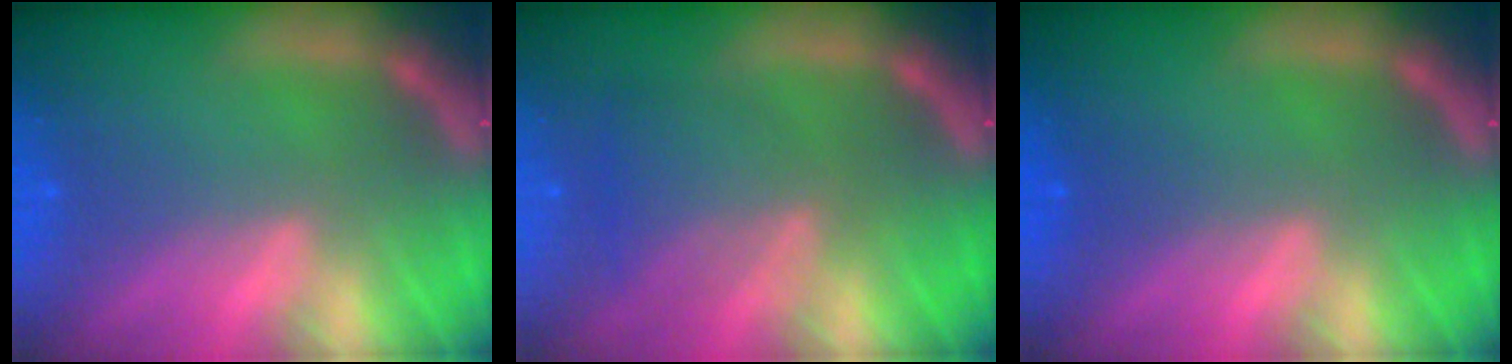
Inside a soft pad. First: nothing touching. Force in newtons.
{"total": 4.6}
{"total": 1.0}